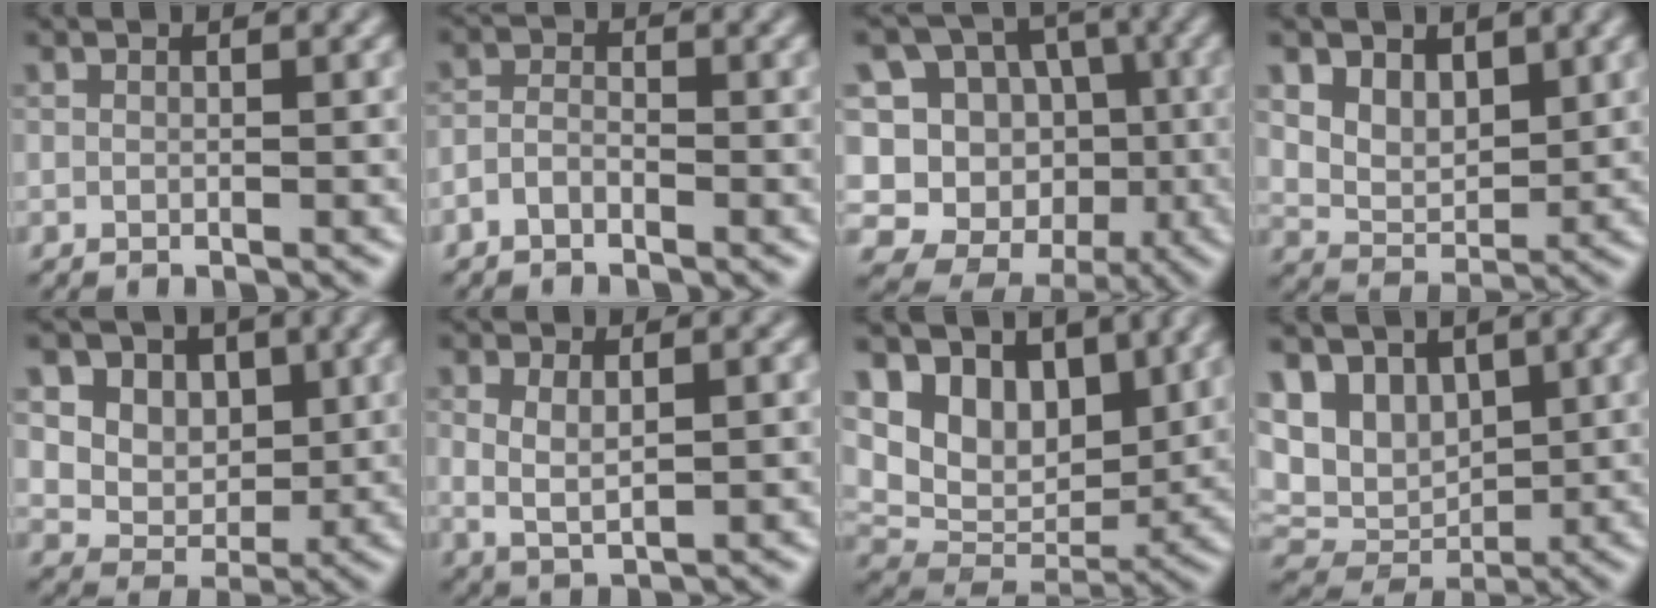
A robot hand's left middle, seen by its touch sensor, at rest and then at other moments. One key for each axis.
{"total": 1.5, "fx": -1.0, "fy": 0.7, "fz": 0.8, "tx": -0.018, "ty": 0.003, "tz": -0.025}
{"total": 13.7, "fx": -2.3, "fy": 13.0, "fz": 3.8, "tx": -0.133, "ty": 0.022, "tz": -0.033}
{"total": 3.9, "fx": 2.2, "fy": 2.6, "fz": 1.9, "tx": -0.042, "ty": -0.020, "tz": 0.044}
{"total": 10.9, "fx": 5.0, "fy": 8.3, "fz": 5.1, "tx": -0.089, "ty": 0.006, "tz": 0.080}
{"total": 2.9, "fx": 0.4, "fy": 1.4, "fz": 2.5, "tx": -0.050, "ty": -0.004, "tz": 0.010}
{"total": 8.3, "fx": 4.2, "fy": 5.6, "fz": 4.4, "tx": -0.079, "ty": -0.014, "tz": 0.069}
{"total": 7.6, "fx": 3.1, "fy": 5.5, "fz": 4.2, "tx": -0.086, "ty": 0.008, "tz": 0.048}